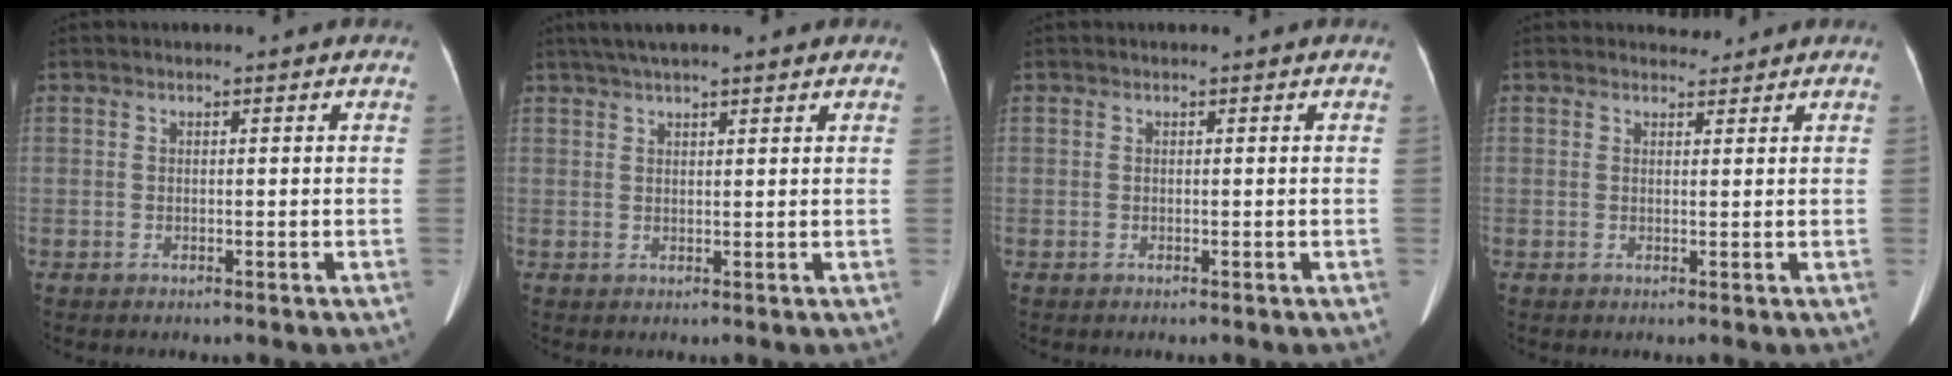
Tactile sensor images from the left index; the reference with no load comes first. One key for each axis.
{"total": 8.0, "fx": 6.2, "fy": 1.3, "fz": 4.8, "tx": -0.071, "ty": 0.040, "tz": 0.092}
{"total": 0.0}
{"total": 1.4, "fx": 1.3, "fy": 0.5, "fz": -0.3, "tx": 0.004, "ty": -0.001, "tz": 0.017}